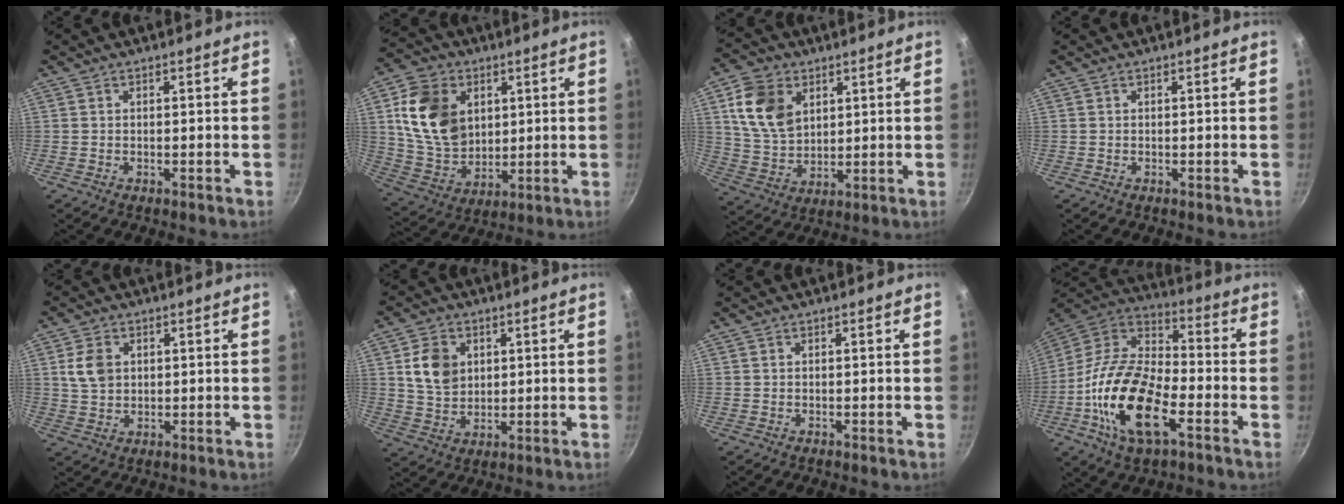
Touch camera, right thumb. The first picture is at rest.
{"total": 16.7, "force": [3.7, 12.9, 9.9], "torque": [-0.152, -0.009, 0.075]}
{"total": 12.4, "force": [4.5, 9.0, 7.4], "torque": [-0.114, -0.017, 0.091]}
{"total": 0.0}
{"total": 5.8, "force": [1.4, 4.3, 3.6], "torque": [-0.059, -0.002, 0.028]}
{"total": 8.3, "force": [2.3, 6.4, 4.8], "torque": [-0.067, -0.009, 0.045]}
{"total": 0.0}
{"total": 21.0, "force": [-7.5, 10.2, 16.8], "torque": [-0.311, 0.036, -0.159]}